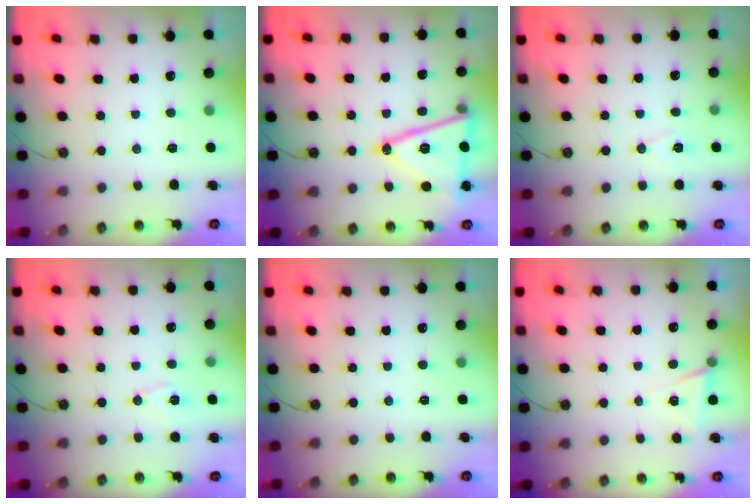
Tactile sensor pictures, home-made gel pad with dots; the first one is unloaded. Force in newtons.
{"total": 18.6, "press": 18.3, "slide": 3.3}
{"total": 6.9, "press": 5.3, "slide": 4.5}
{"total": 6.3, "press": 6.1, "slide": 1.6}
{"total": 0.0}
{"total": 5.5, "press": 3.2, "slide": 4.4}